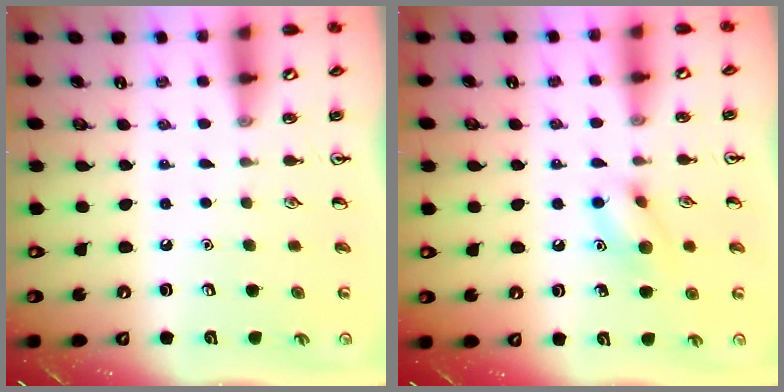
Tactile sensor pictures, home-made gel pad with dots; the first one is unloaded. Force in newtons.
{"total": 8.9, "press": 8.9, "slide": 1.1}